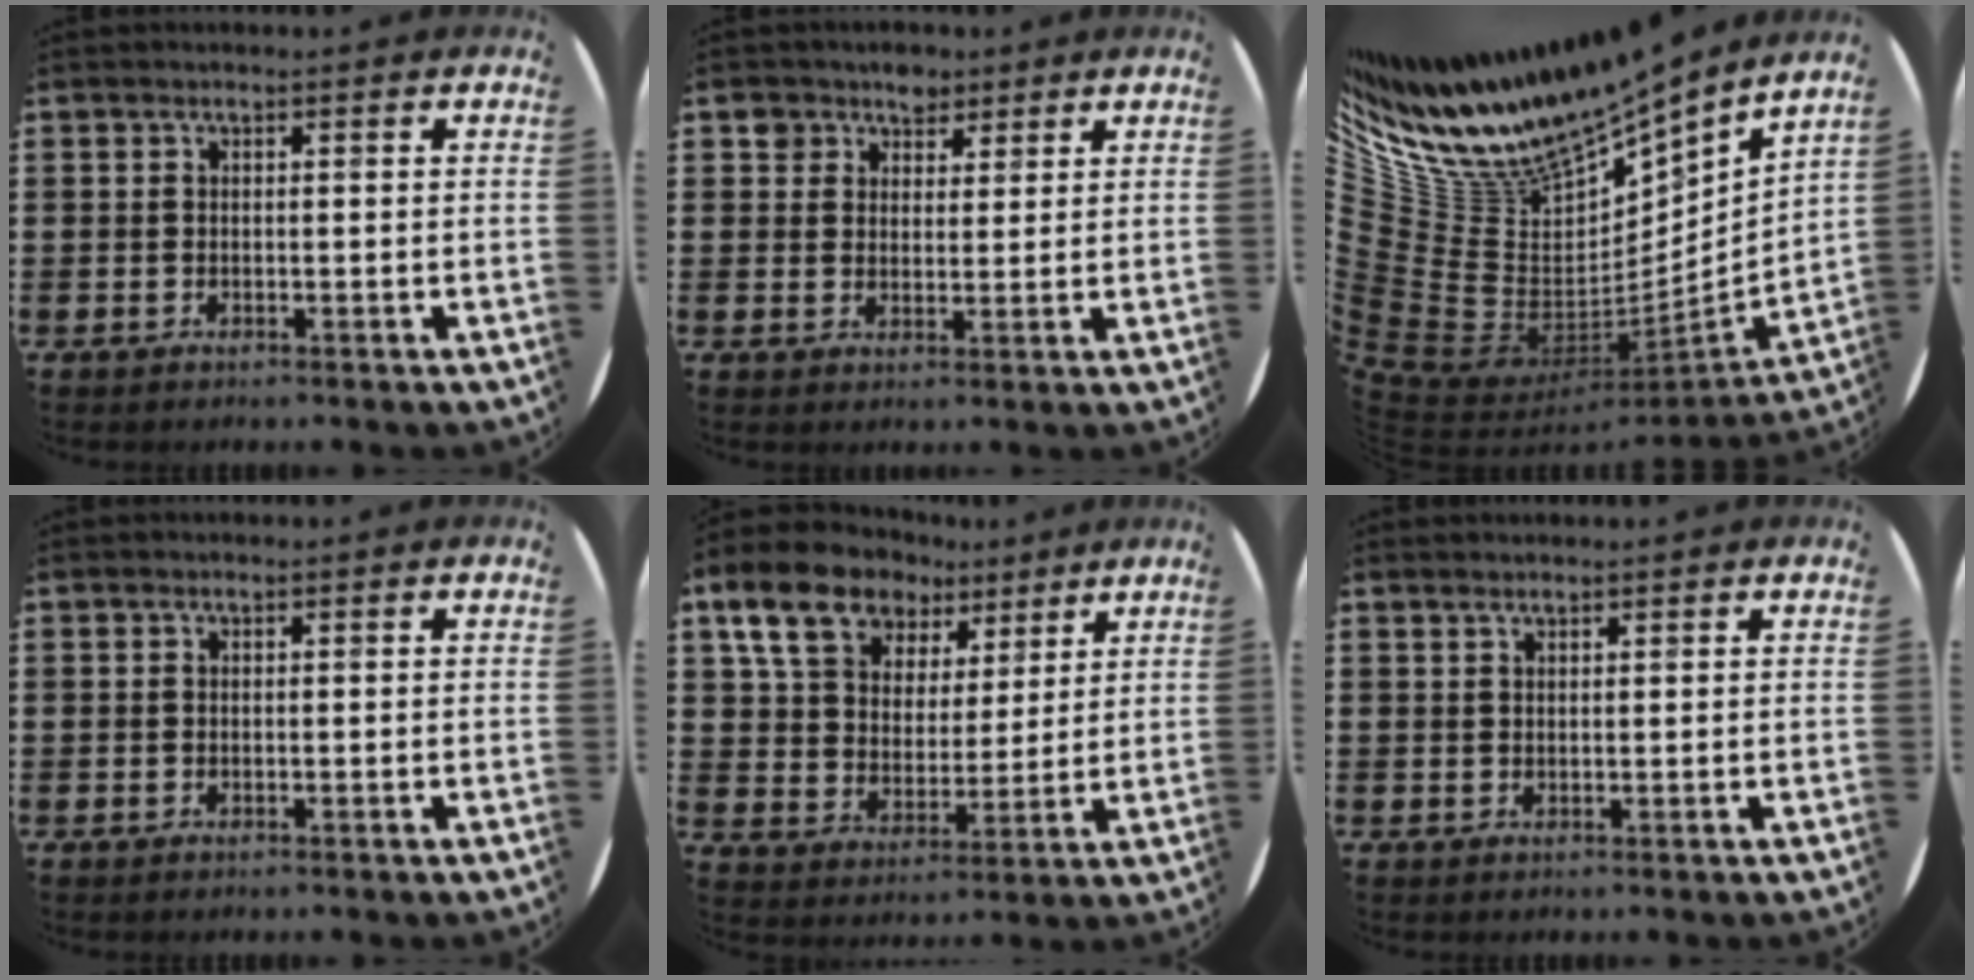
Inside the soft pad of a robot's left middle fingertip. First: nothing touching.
{"total": 4.0, "force": [2.9, 2.8, 0.3], "torque": [0.004, 0.002, 0.051]}
{"total": 13.7, "force": [11.6, 6.1, 4.2], "torque": [-0.157, -0.110, 0.205]}
{"total": 0.0}
{"total": 11.6, "force": [8.4, 6.9, 4.2], "torque": [-0.109, -0.016, 0.158]}
{"total": 1.0, "force": [1.0, 0.0, 0.0], "torque": [0.000, 0.000, 0.019]}